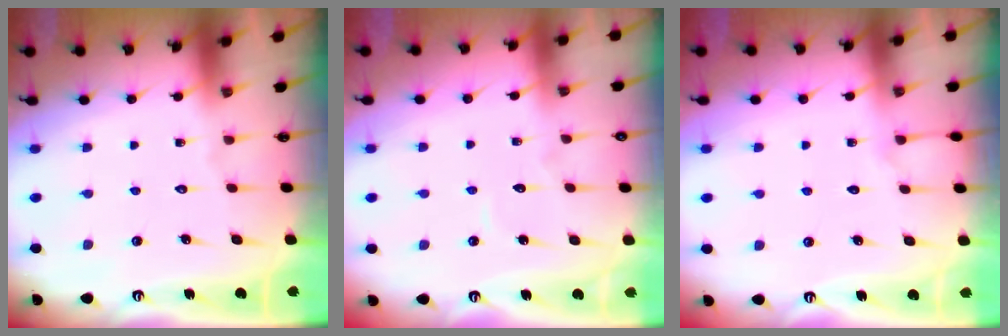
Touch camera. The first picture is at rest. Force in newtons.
{"total": 2.9, "press": 2.9, "slide": 0.3}
{"total": 4.0, "press": 4.0, "slide": 0.5}